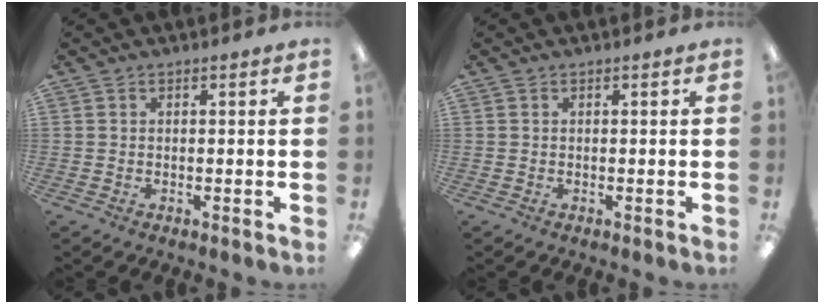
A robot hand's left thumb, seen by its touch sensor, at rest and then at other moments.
{"total": 0.0}